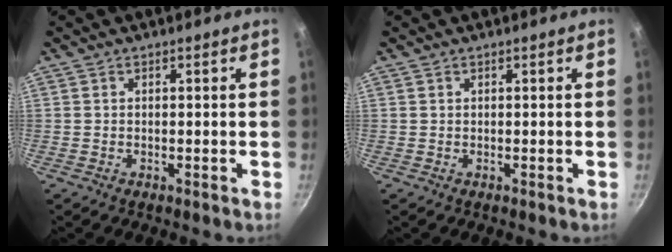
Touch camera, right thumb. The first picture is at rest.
{"total": 0.0}